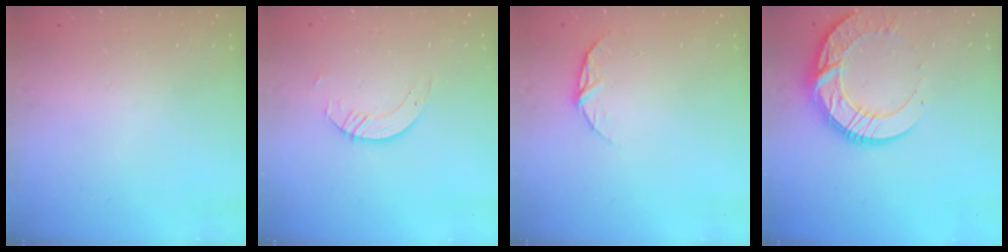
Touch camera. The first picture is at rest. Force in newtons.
{"total": 3.2, "press": 3.1, "slide": 0.3}
{"total": 6.6, "press": 6.5, "slide": 0.6}
{"total": 17.2, "press": 17.1, "slide": 1.6}